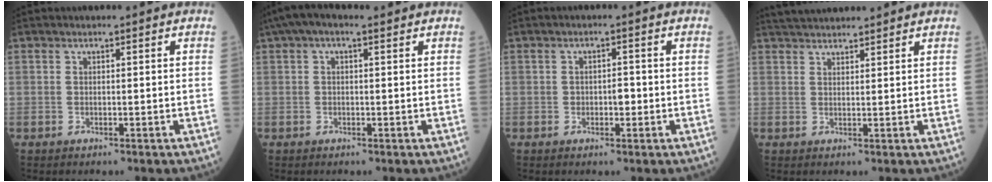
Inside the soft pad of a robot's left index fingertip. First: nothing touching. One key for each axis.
{"total": 4.4, "fx": 2.6, "fy": 1.7, "fz": 3.2, "tx": -0.068, "ty": 0.037, "tz": 0.040}
{"total": 2.0, "fx": -0.4, "fy": 1.1, "fz": 1.6, "tx": -0.022, "ty": 0.004, "tz": -0.006}
{"total": 6.4, "fx": 6.1, "fy": 0.7, "fz": 2.0, "tx": -0.035, "ty": 0.038, "tz": 0.099}